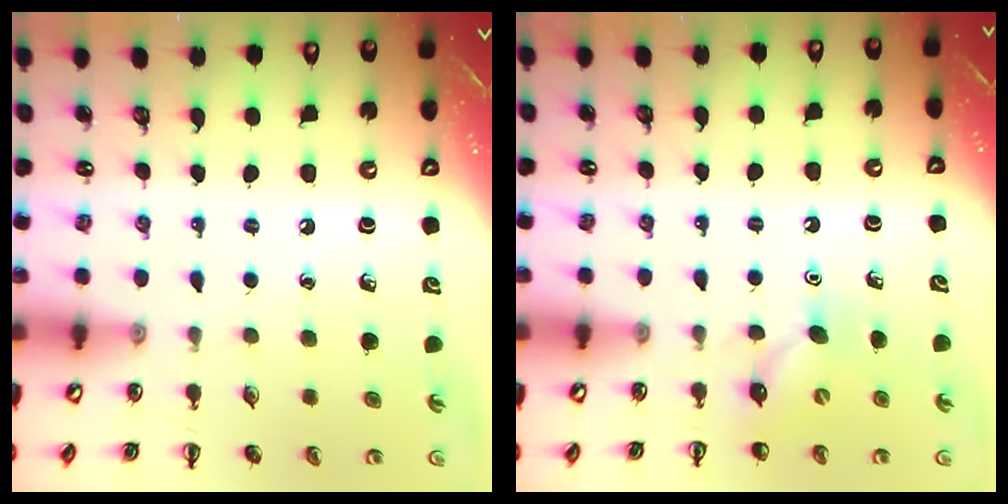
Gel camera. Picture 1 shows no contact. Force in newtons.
{"total": 4.1, "press": 3.9, "slide": 1.2}